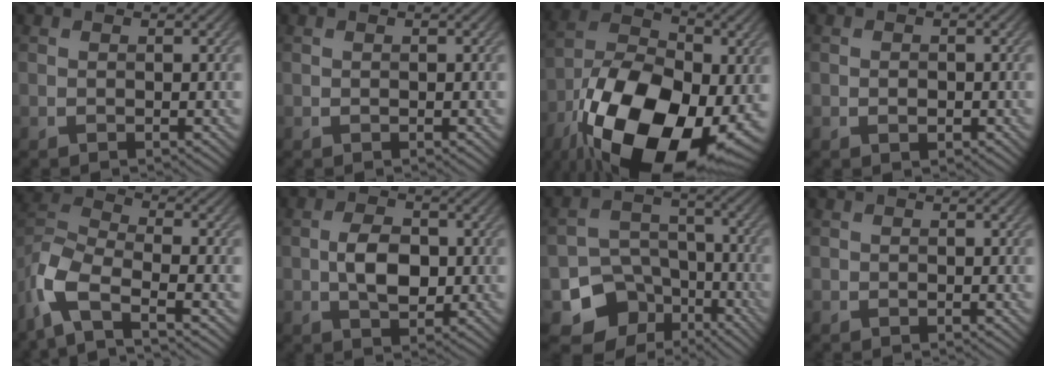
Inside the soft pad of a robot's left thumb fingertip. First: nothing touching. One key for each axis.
{"total": 0.0}
{"total": 21.1, "fx": -9.0, "fy": 12.1, "fz": 14.8, "tx": -0.279, "ty": -0.031, "tz": -0.145}
{"total": 1.2, "fx": -0.4, "fy": 0.9, "fz": 0.7, "tx": -0.009, "ty": -0.004, "tz": -0.008}
{"total": 9.4, "fx": -5.6, "fy": 3.6, "fz": 6.7, "tx": -0.153, "ty": -0.007, "tz": -0.132}
{"total": 4.9, "fx": -0.3, "fy": 3.1, "fz": 3.8, "tx": -0.078, "ty": -0.003, "tz": -0.006}
{"total": 9.9, "fx": -5.5, "fy": 7.6, "fz": 3.4, "tx": -0.076, "ty": -0.029, "tz": -0.095}
{"total": 0.5, "fx": -0.1, "fy": 0.5, "fz": 0.0, "tx": 0.003, "ty": -0.004, "tz": -0.004}